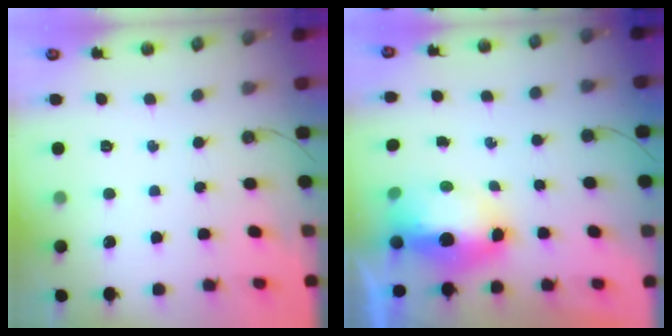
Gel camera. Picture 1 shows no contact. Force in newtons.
{"total": 9.5, "press": 9.4, "slide": 1.5}